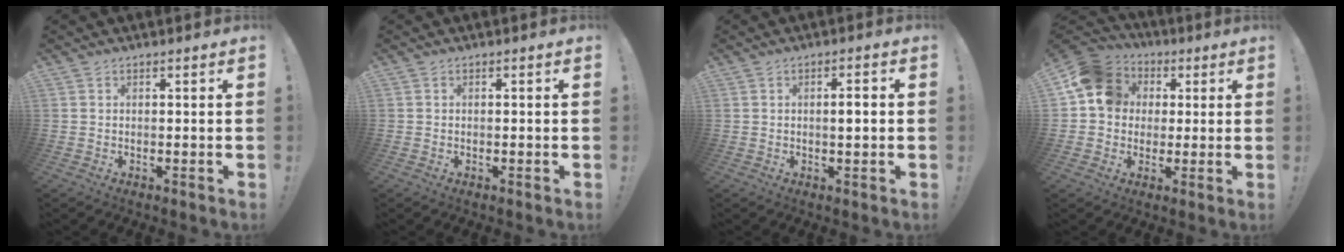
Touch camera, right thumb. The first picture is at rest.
{"total": 0.0}
{"total": 2.5, "force": [0.0, 0.3, 2.5], "torque": [-0.035, -0.003, -0.005]}
{"total": 13.6, "force": [3.2, 11.6, 6.3], "torque": [-0.089, -0.002, 0.066]}